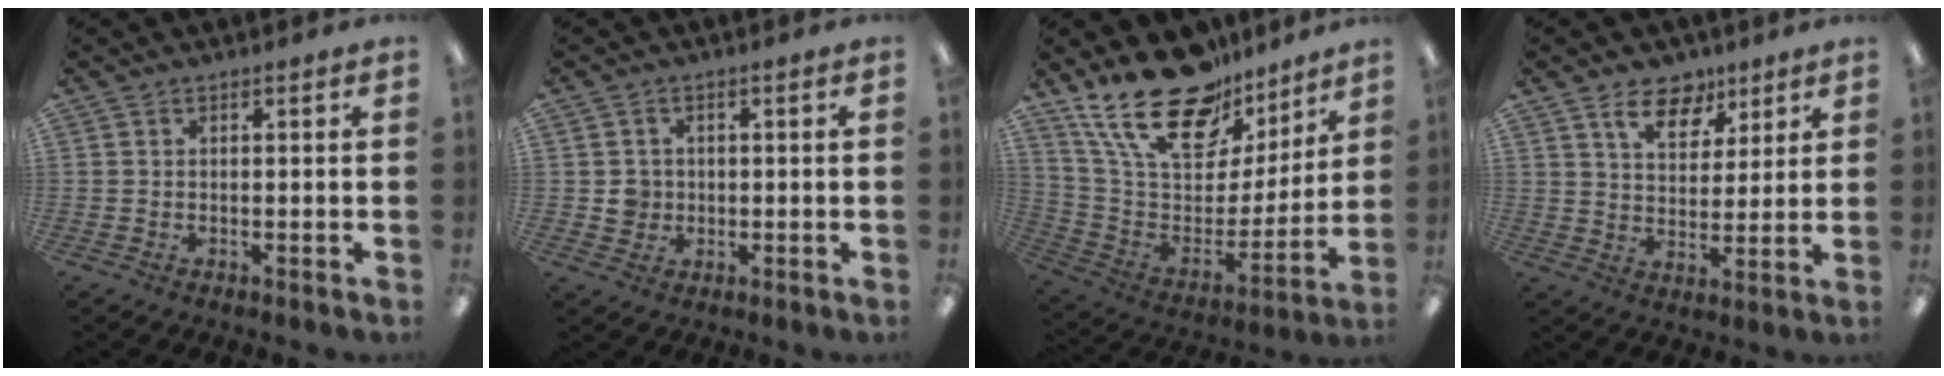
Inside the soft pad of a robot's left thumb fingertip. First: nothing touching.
{"total": 3.6, "force": [0.2, 3.5, 0.6], "torque": [-0.001, 0.001, 0.000]}
{"total": 24.3, "force": [17.9, 11.4, 11.9], "torque": [-0.209, -0.115, 0.320]}
{"total": 10.1, "force": [6.7, 6.1, 4.5], "torque": [-0.065, -0.031, 0.121]}